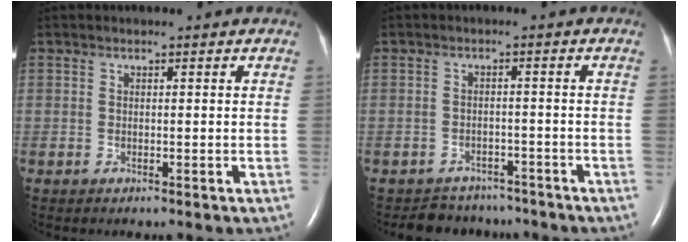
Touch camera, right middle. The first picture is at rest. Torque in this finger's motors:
{"motor_torque": [-0.16, 0.15, -0.06, -0.01]}